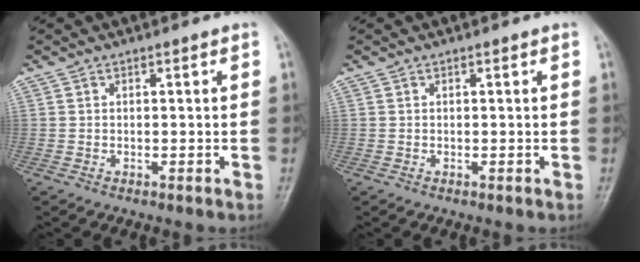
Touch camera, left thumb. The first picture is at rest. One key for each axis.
{"total": 0.0}